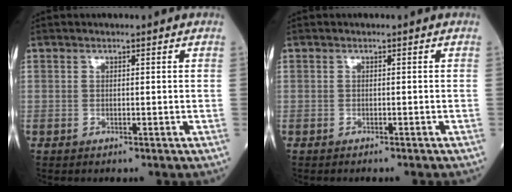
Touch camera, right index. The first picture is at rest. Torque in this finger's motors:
{"motor_torque": [-0.35, 0.00, -0.02, -0.03]}